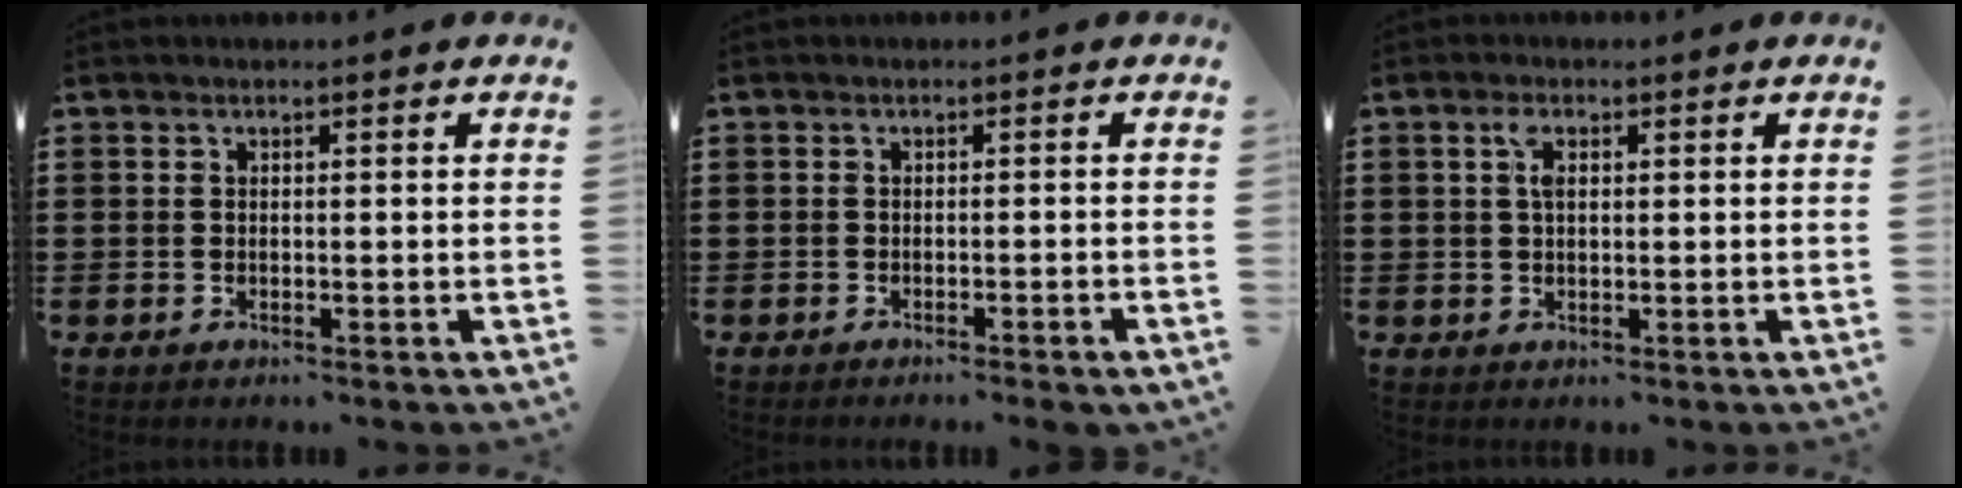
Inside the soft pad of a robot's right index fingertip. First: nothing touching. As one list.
[{"total": 1.2, "force": [-1.1, -0.1, 0.4], "torque": [-0.009, -0.002, -0.021]}, {"total": 2.4, "force": [0.7, 1.0, 2.0], "torque": [-0.044, 0.007, 0.011]}]